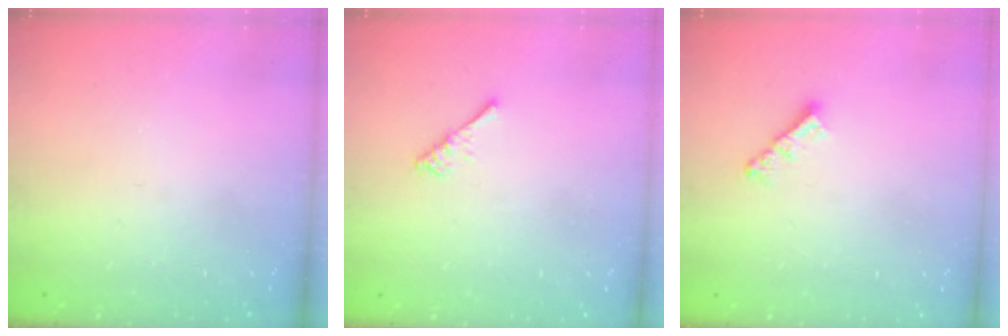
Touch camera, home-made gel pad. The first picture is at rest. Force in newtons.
{"total": 2.7, "press": 2.6, "slide": 0.5}
{"total": 3.8, "press": 3.8, "slide": 0.2}